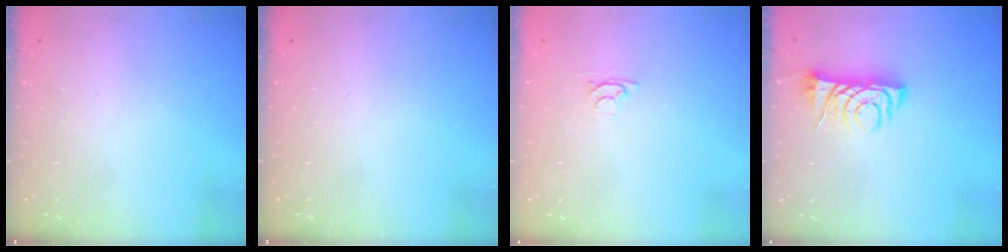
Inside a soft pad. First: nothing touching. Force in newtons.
{"total": 0.0}
{"total": 3.3, "press": 3.3, "slide": 0.5}
{"total": 7.1, "press": 7.0, "slide": 0.9}